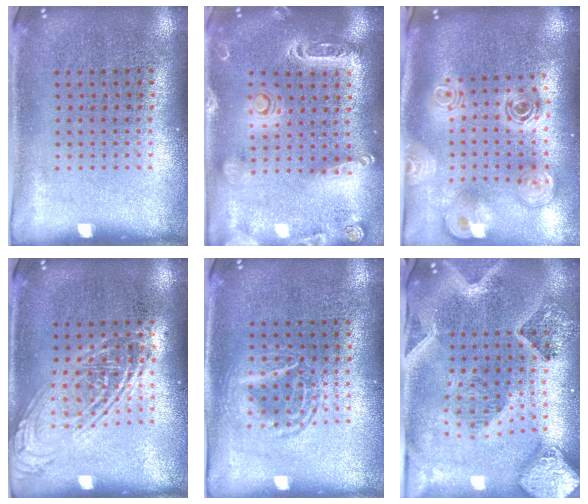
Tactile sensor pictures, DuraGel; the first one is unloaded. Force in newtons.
{"total": 2.1, "press": 1.9, "slide": 0.9}
{"total": 2.8, "press": 2.0, "slide": 2.0}
{"total": 2.4, "press": 2.4, "slide": 0.2}
{"total": 1.2, "press": 1.2, "slide": 0.1}
{"total": 2.8, "press": 2.5, "slide": 1.3}